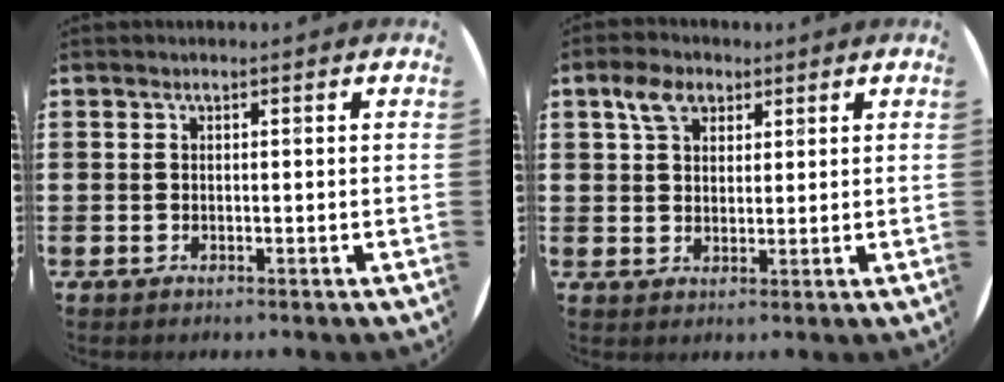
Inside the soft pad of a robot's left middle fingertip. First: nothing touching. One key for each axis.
{"total": 4.3, "fx": 2.7, "fy": 2.7, "fz": 2.0, "tx": -0.040, "ty": 0.008, "tz": 0.047}